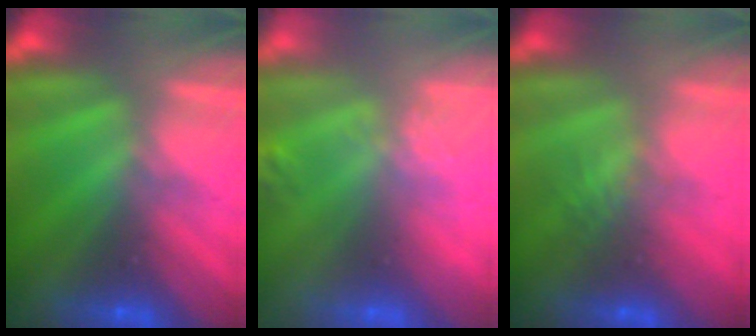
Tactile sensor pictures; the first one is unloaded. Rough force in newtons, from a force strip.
{"total": 2.7}
{"total": 2.8}